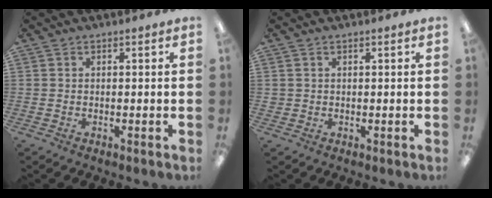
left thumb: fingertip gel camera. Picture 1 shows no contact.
{"total": 1.1, "force": [0.5, 0.8, 0.5], "torque": [-0.012, 0.003, 0.009]}